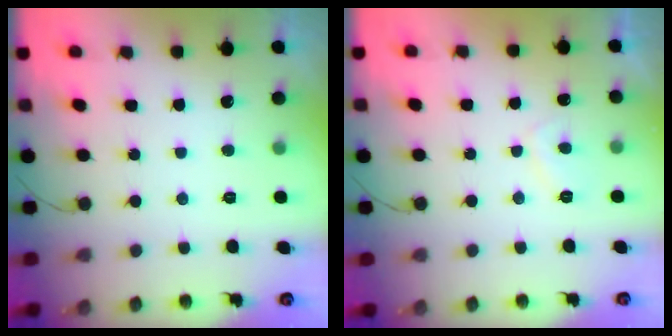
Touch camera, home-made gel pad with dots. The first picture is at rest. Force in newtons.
{"total": 2.5, "press": 2.4, "slide": 0.8}